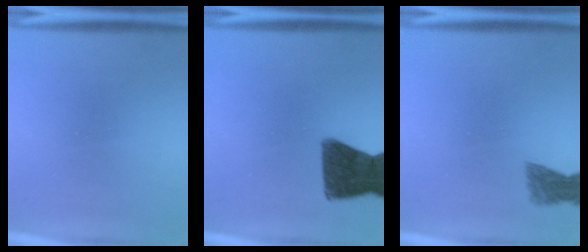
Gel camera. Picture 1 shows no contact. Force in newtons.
{"total": 12.4}
{"total": 2.0}